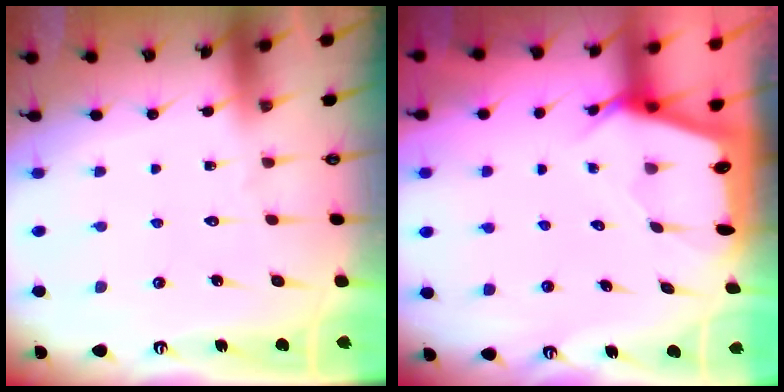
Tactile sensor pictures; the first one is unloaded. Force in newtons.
{"total": 2.4, "press": 2.4, "slide": 0.2}